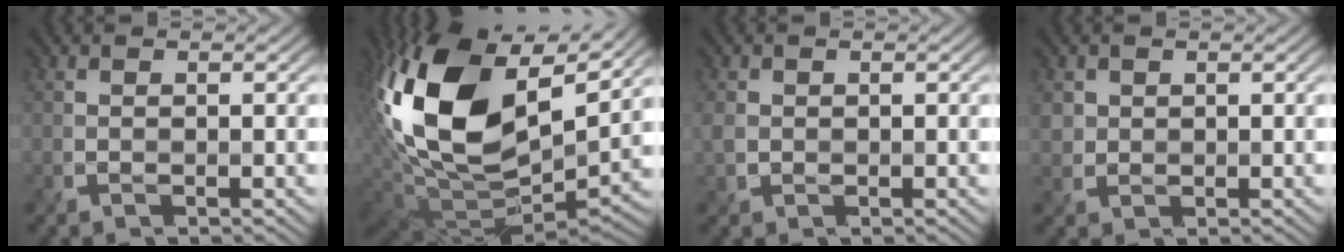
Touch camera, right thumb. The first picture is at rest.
{"total": 19.5, "force": [5.8, 11.9, 14.3], "torque": [-0.345, 0.000, 0.112]}
{"total": 1.9, "force": [0.2, 1.7, 0.7], "torque": [-0.031, -0.003, 0.004]}
{"total": 1.8, "force": [0.9, 1.6, 0.1], "torque": [-0.012, -0.002, 0.021]}